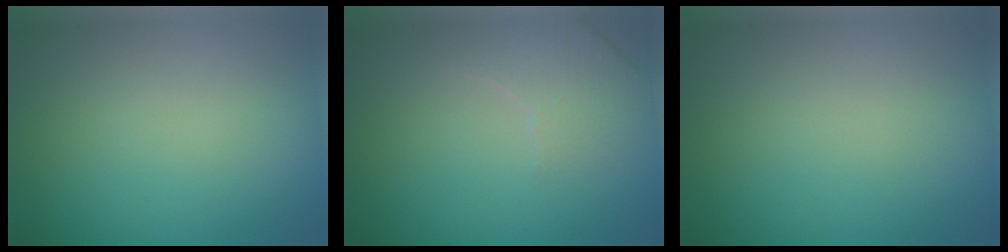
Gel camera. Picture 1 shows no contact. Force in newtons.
{"total": 2.8, "press": 2.7, "slide": 0.8}
{"total": 0.0}